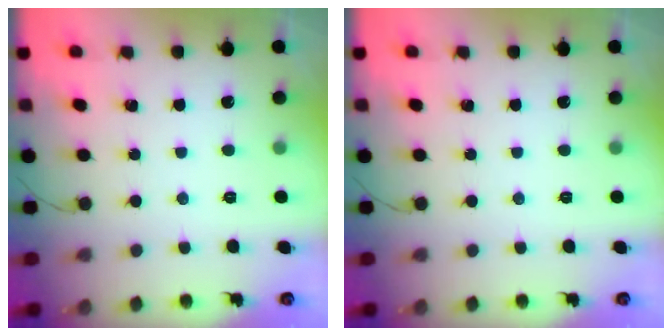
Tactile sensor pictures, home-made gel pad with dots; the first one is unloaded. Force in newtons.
{"total": 0.0}